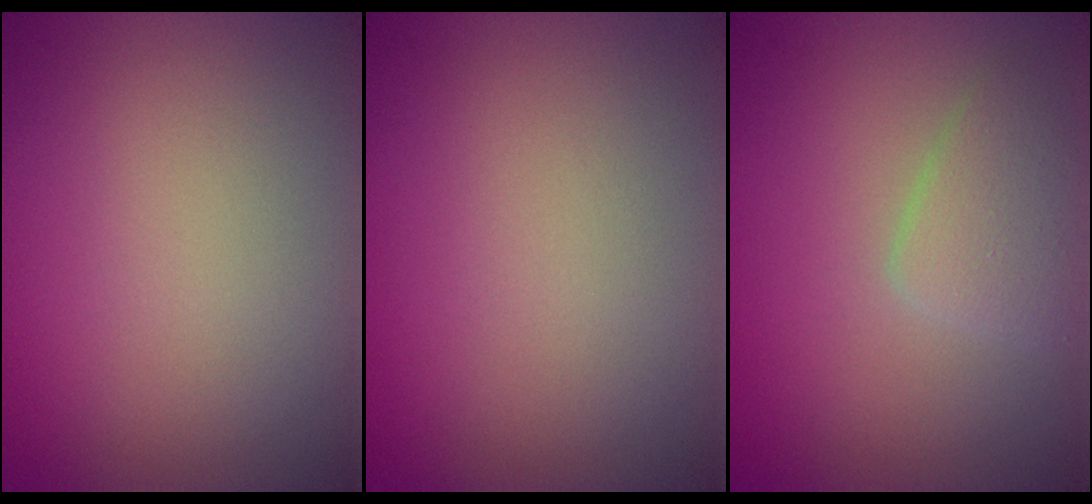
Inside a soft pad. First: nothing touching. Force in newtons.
{"total": 0.0}
{"total": 2.4, "press": 2.4, "slide": 0.1}